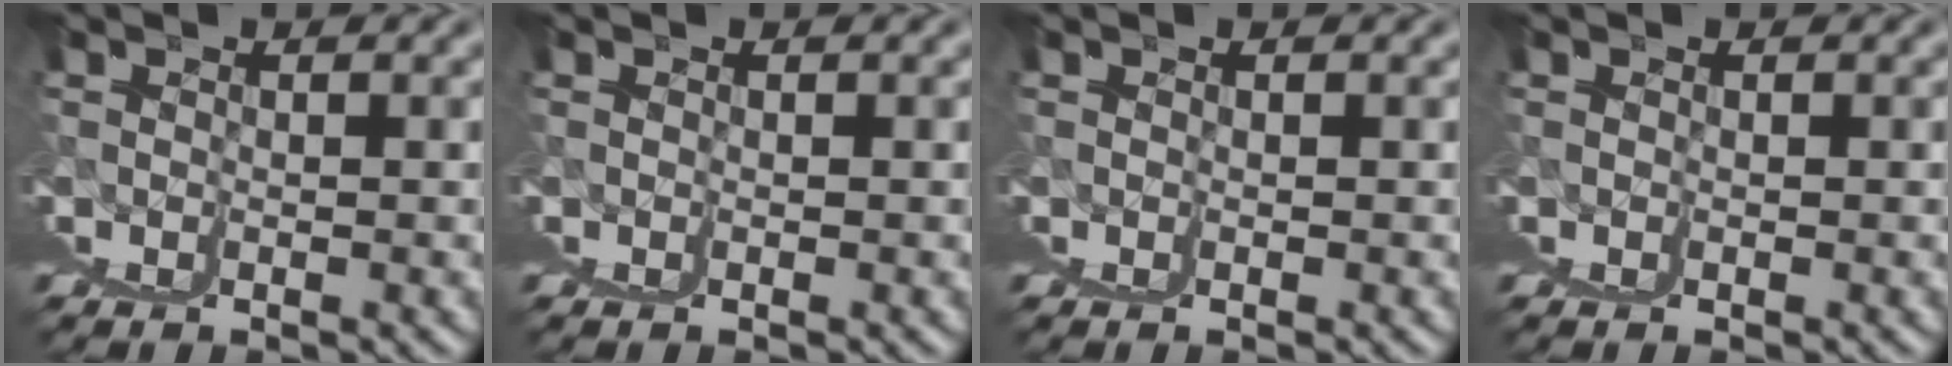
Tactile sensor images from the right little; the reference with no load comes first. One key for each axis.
{"total": 0.0}
{"total": 0.0}
{"total": 0.0}